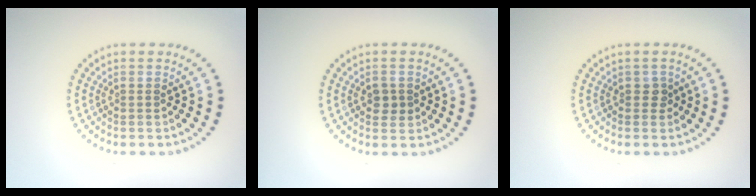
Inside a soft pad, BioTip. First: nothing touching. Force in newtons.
{"total": 1.5, "press": 1.5, "slide": 0.1}
{"total": 0.9, "press": 0.9, "slide": 0.3}